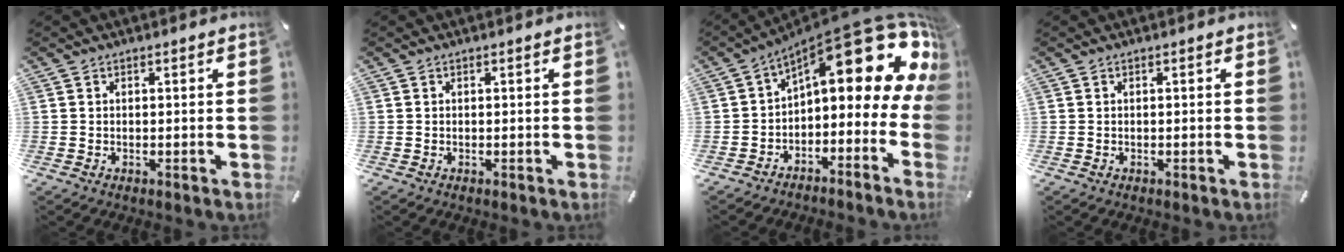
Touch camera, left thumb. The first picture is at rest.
{"total": 0.0}
{"total": 19.6, "force": [10.1, 7.2, 15.2], "torque": [-0.187, -0.084, 0.161]}
{"total": 0.0}